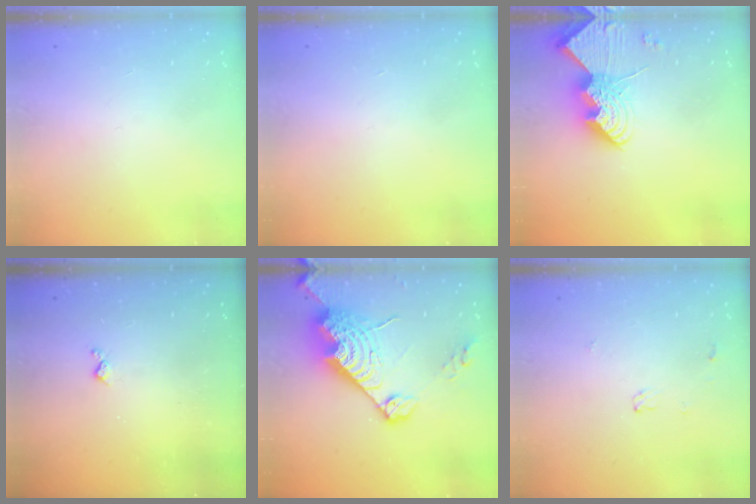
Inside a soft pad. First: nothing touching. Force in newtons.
{"total": 0.0}
{"total": 13.7, "press": 13.7, "slide": 1.2}
{"total": 3.4, "press": 3.4, "slide": 0.5}
{"total": 21.1, "press": 21.0, "slide": 2.1}
{"total": 3.6, "press": 3.6, "slide": 0.5}